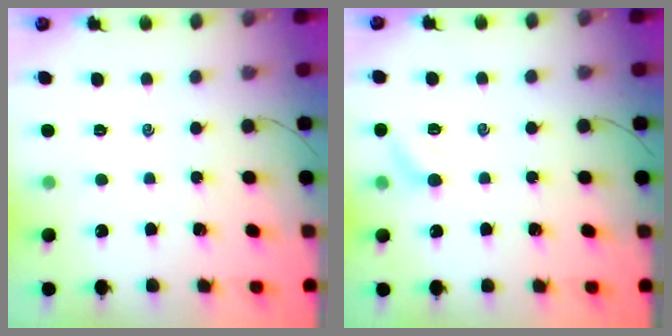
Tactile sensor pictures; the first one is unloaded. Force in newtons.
{"total": 5.7, "press": 5.5, "slide": 1.5}